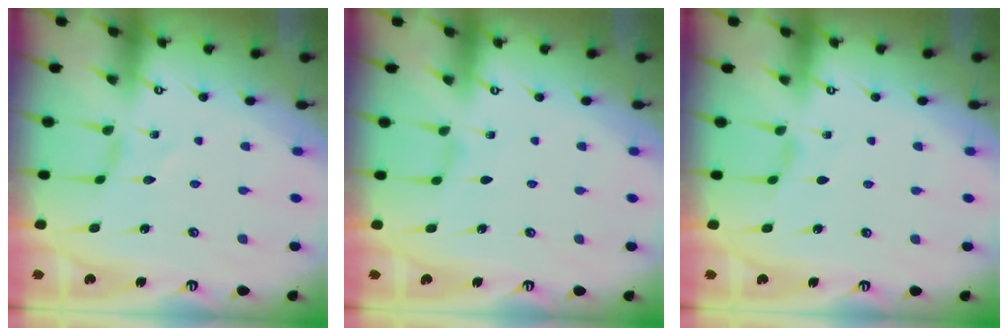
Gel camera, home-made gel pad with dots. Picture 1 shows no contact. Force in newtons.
{"total": 0.0}
{"total": 2.9, "press": 2.8, "slide": 0.5}